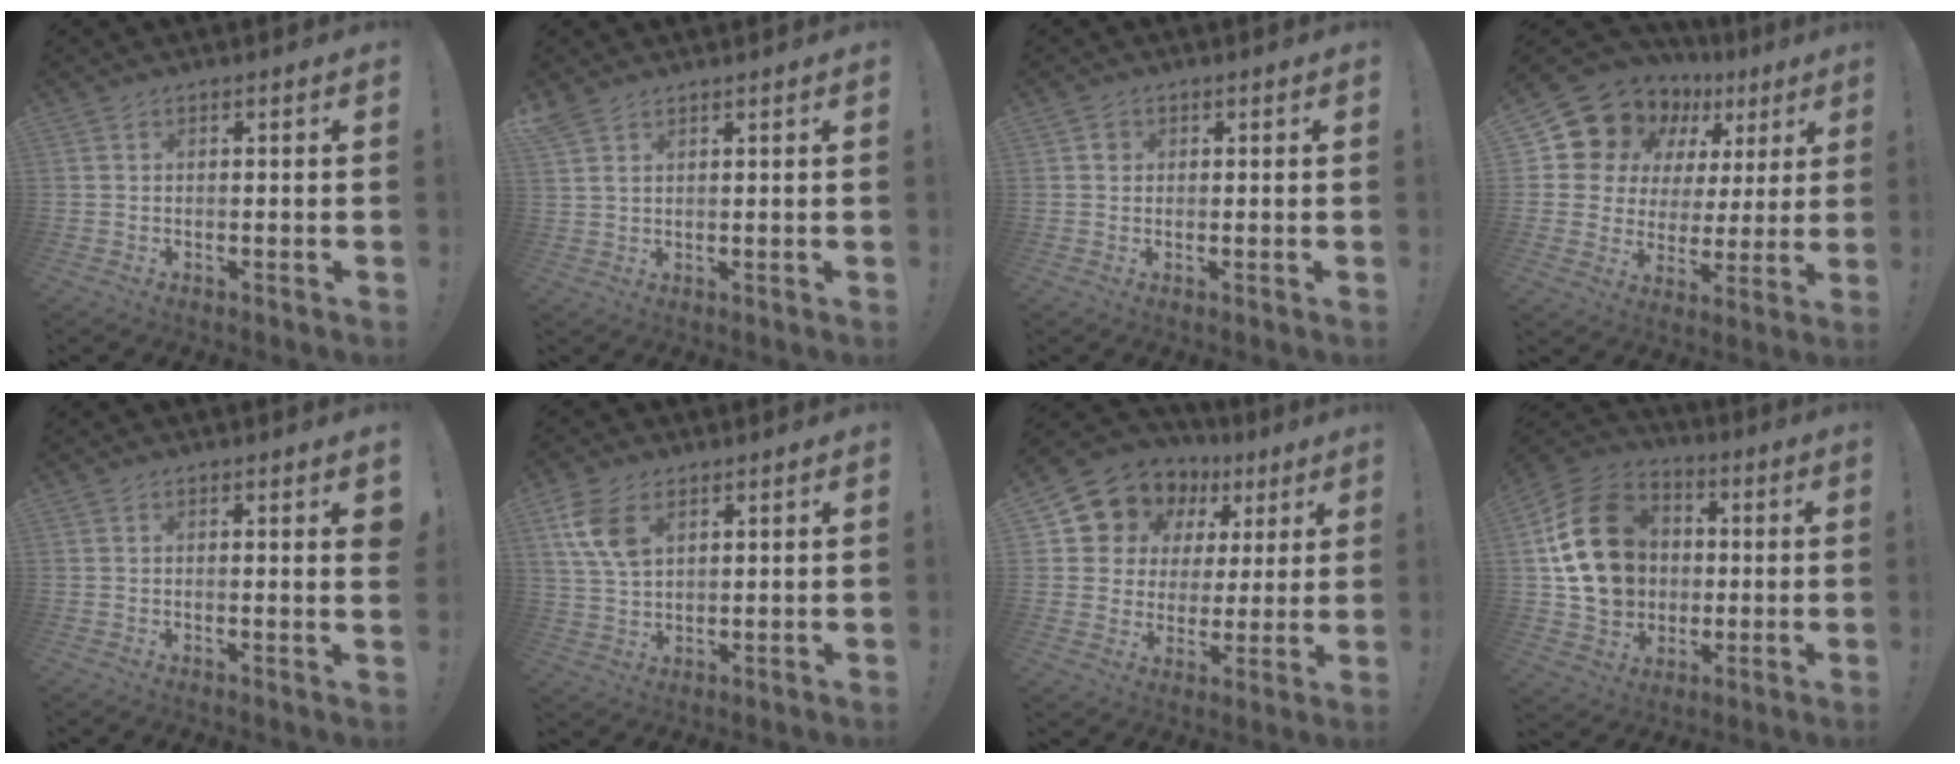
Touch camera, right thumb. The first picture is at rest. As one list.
[{"total": 3.2, "force": [2.4, 1.3, 1.7], "torque": [-0.031, -0.009, 0.046]}, {"total": 1.8, "force": [0.3, 1.7, 0.5], "torque": [-0.003, 0.002, 0.004]}, {"total": 13.7, "force": [9.9, 8.3, 4.6], "torque": [-0.077, -0.079, 0.191]}, {"total": 2.2, "force": [1.0, 0.0, 1.9], "torque": [-0.016, -0.011, 0.013]}, {"total": 9.3, "force": [4.2, 5.7, 6.1], "torque": [-0.119, -0.008, 0.081]}, {"total": 10.2, "force": [6.5, 7.6, 2.1], "torque": [-0.040, -0.055, 0.128]}, {"total": 21.3, "force": [2.2, 17.5, 12.0], "torque": [-0.193, 0.013, 0.062]}]